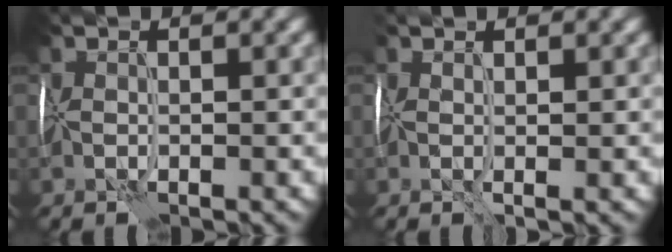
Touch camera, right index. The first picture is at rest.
{"total": 0.7, "force": [0.5, 0.1, 0.5], "torque": [-0.012, 0.001, 0.006]}